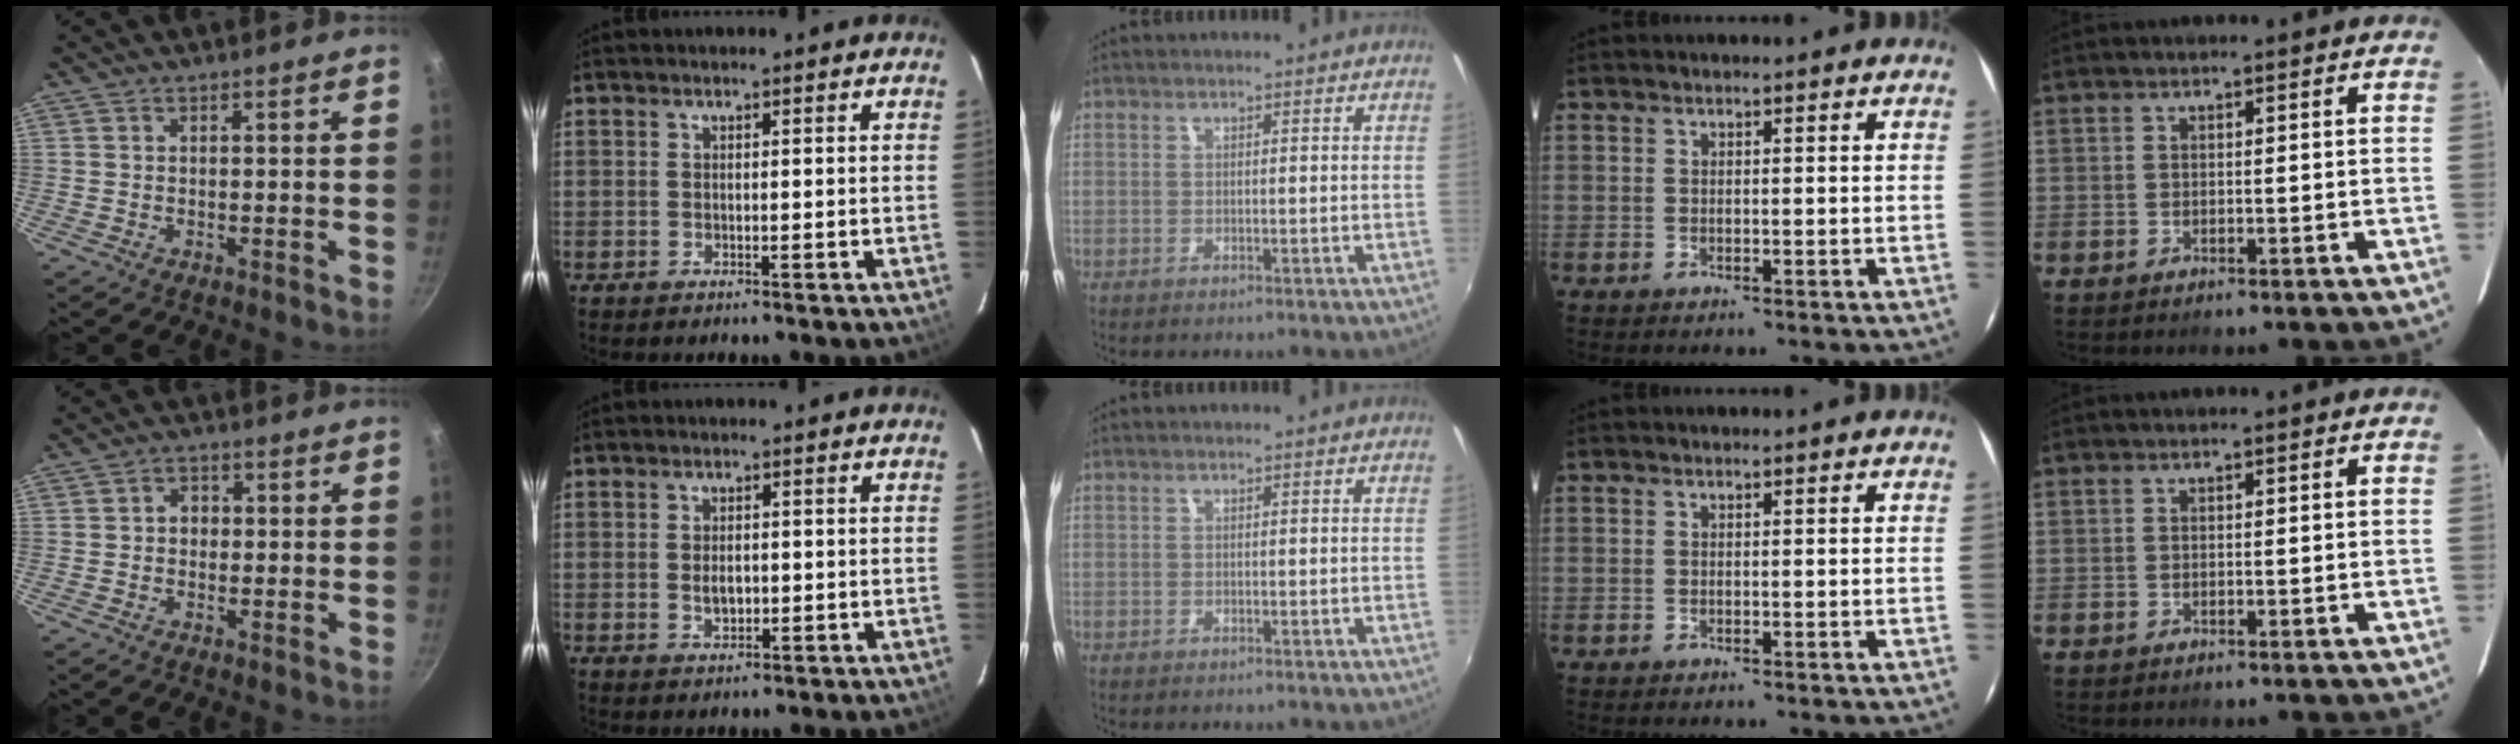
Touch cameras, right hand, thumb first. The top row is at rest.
{"thumb": {"total": 3.0, "force": [0.0, 2.6, 1.5], "torque": [-0.008, 0.009, -0.003]}, "index": {"total": 2.9, "force": [-0.3, 1.9, 2.1], "torque": [-0.035, -0.002, -0.003]}}